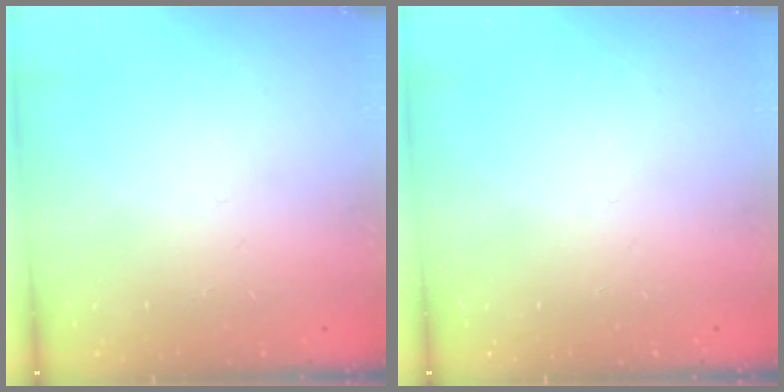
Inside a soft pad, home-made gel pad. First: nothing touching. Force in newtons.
{"total": 0.0}